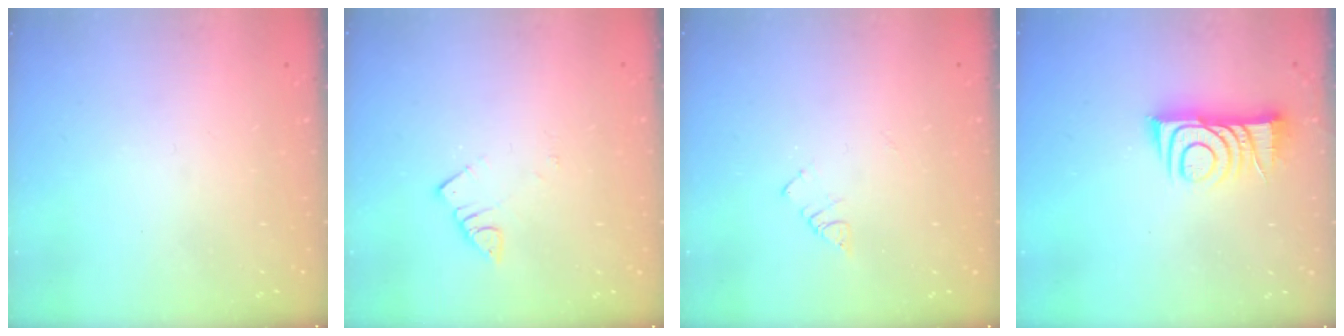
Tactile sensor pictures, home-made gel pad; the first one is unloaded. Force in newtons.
{"total": 3.1, "press": 3.1, "slide": 0.5}
{"total": 4.0, "press": 4.0, "slide": 0.4}
{"total": 9.3, "press": 9.3, "slide": 0.6}